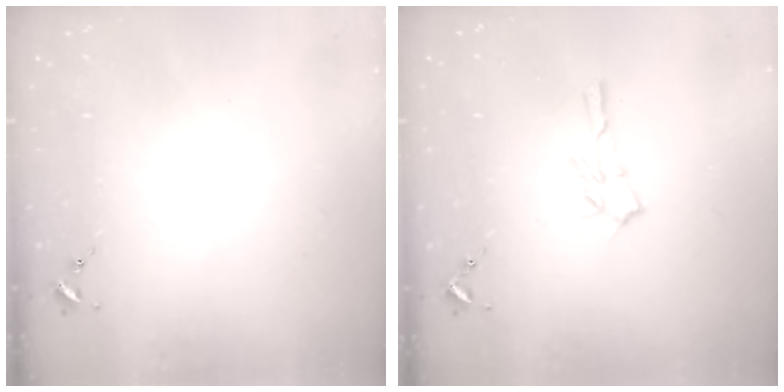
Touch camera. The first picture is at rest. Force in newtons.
{"total": 7.8, "press": 7.8, "slide": 0.7}